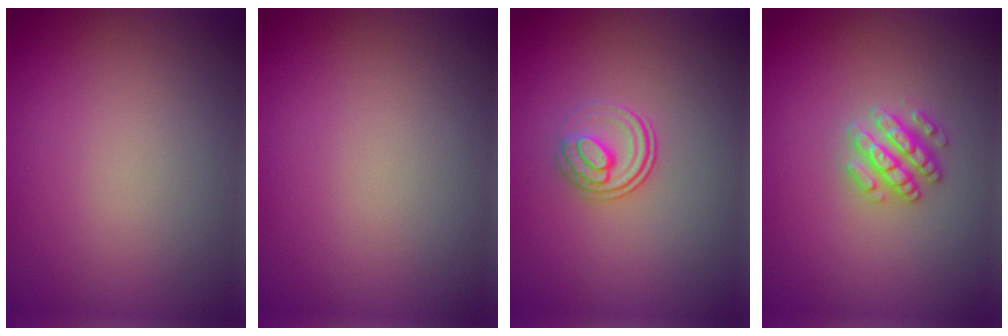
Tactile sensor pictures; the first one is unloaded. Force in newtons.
{"total": 0.0}
{"total": 2.3, "press": 1.7, "slide": 1.5}
{"total": 2.5, "press": 2.5, "slide": 0.4}